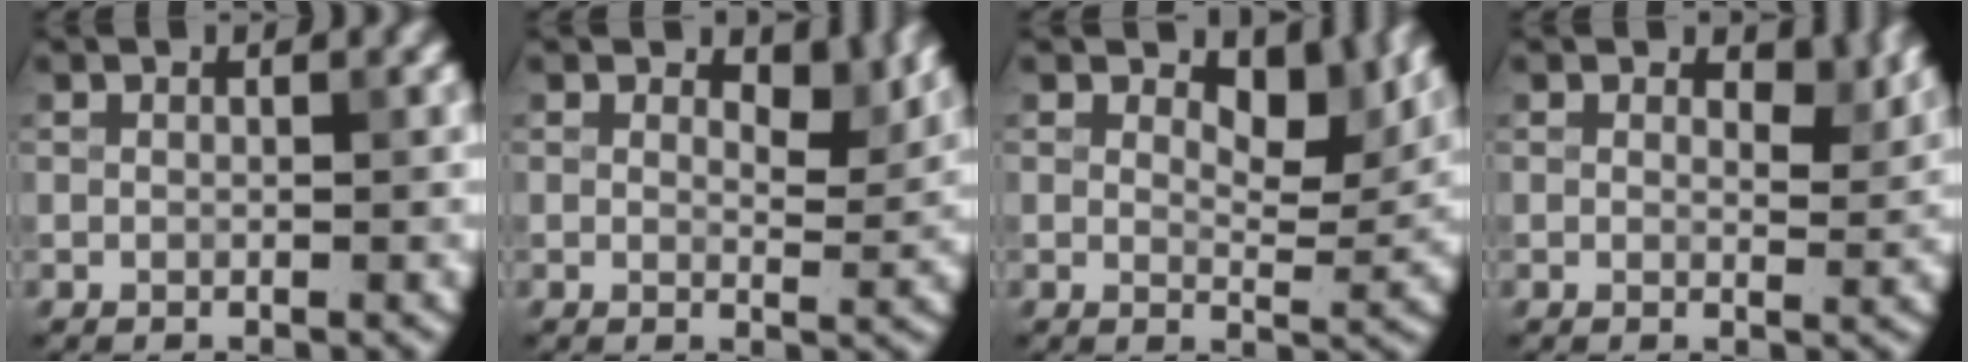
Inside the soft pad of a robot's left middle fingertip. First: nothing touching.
{"total": 2.4, "force": [1.7, 1.0, 1.4], "torque": [-0.020, -0.009, 0.021]}
{"total": 4.4, "force": [2.6, 2.0, 2.9], "torque": [-0.041, -0.008, 0.033]}
{"total": 1.8, "force": [1.2, 0.9, 1.0], "torque": [-0.014, -0.009, 0.013]}